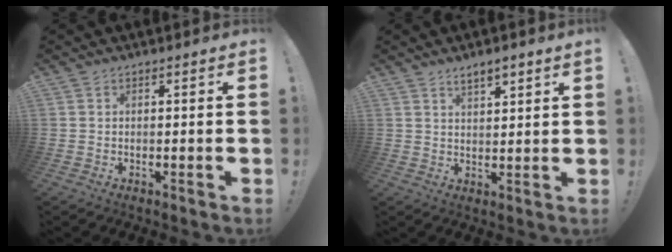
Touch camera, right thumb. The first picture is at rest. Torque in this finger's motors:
{"motor_torque": [-0.34, 0.34, 0.09, 0.09, 0.00]}